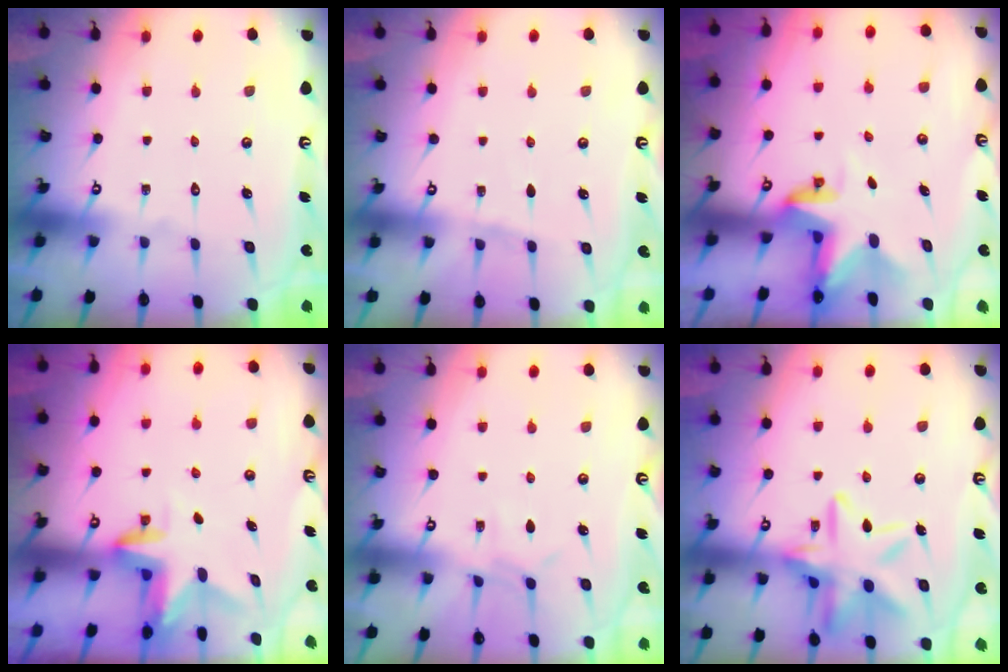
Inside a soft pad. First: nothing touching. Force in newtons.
{"total": 3.9, "press": 3.8, "slide": 0.6}
{"total": 3.2, "press": 3.2, "slide": 0.3}
{"total": 3.0, "press": 3.0, "slide": 0.3}
{"total": 4.6, "press": 4.5, "slide": 0.5}
{"total": 17.3, "press": 17.3, "slide": 1.3}